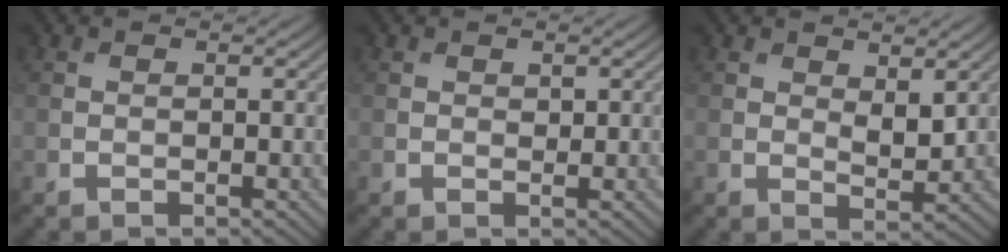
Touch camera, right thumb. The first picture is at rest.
{"total": 0.6, "force": [0.3, 0.4, 0.3], "torque": [-0.004, -0.002, 0.005]}
{"total": 3.4, "force": [1.3, 1.6, 2.7], "torque": [-0.050, -0.007, 0.027]}